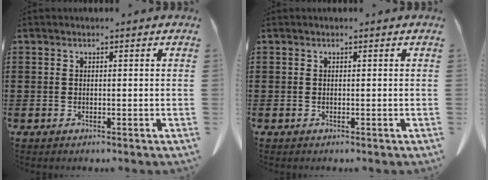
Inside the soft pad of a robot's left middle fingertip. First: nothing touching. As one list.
[{"total": 0.0}]